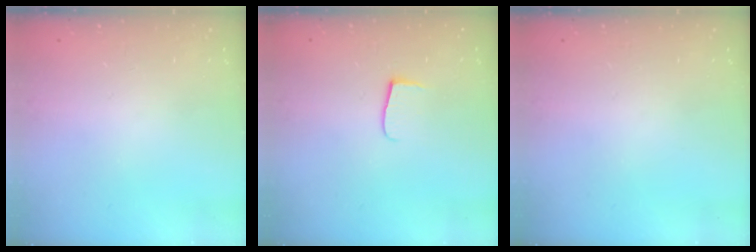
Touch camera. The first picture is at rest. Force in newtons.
{"total": 5.2, "press": 5.2, "slide": 0.7}
{"total": 0.0}